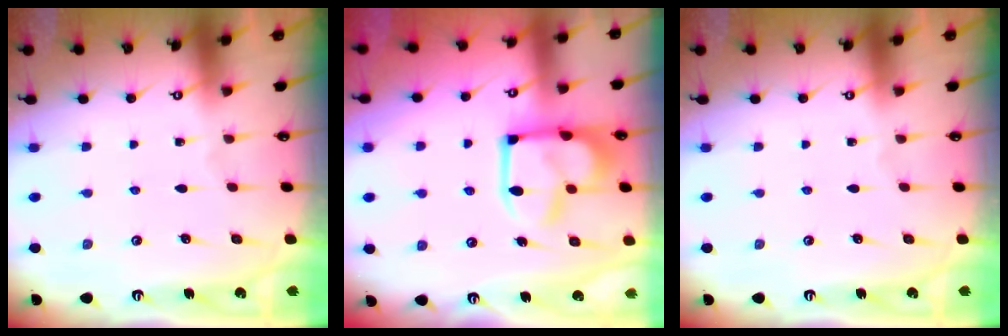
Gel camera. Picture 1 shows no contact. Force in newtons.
{"total": 7.7, "press": 7.6, "slide": 1.2}
{"total": 0.0}